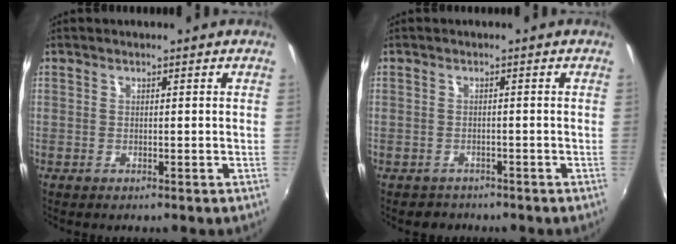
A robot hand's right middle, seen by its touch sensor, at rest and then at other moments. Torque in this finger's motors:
{"motor_torque": [0.25, -0.20, -0.01, -0.01]}